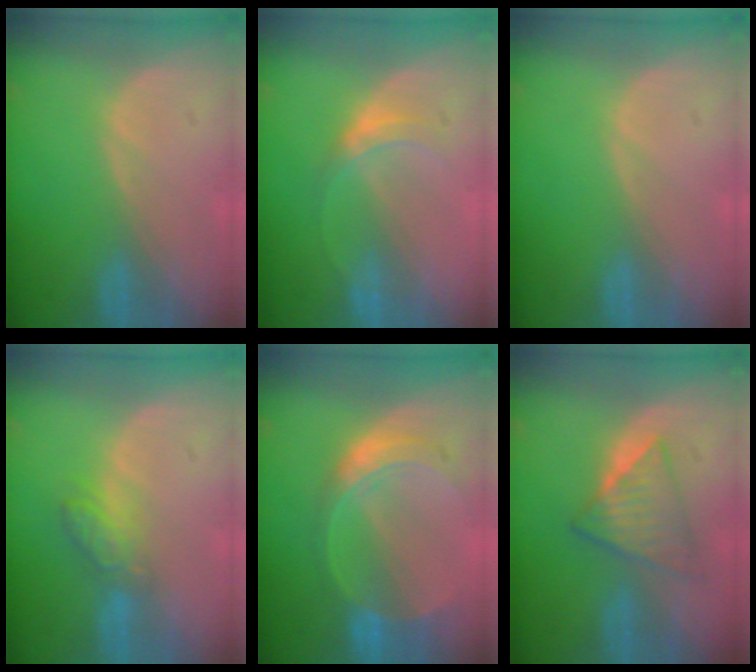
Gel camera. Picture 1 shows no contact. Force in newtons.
{"total": 3.7, "press": 3.3, "slide": 1.7}
{"total": 0.0}
{"total": 4.3, "press": 4.1, "slide": 1.1}
{"total": 7.6, "press": 6.7, "slide": 3.5}
{"total": 5.9, "press": 5.8, "slide": 1.1}